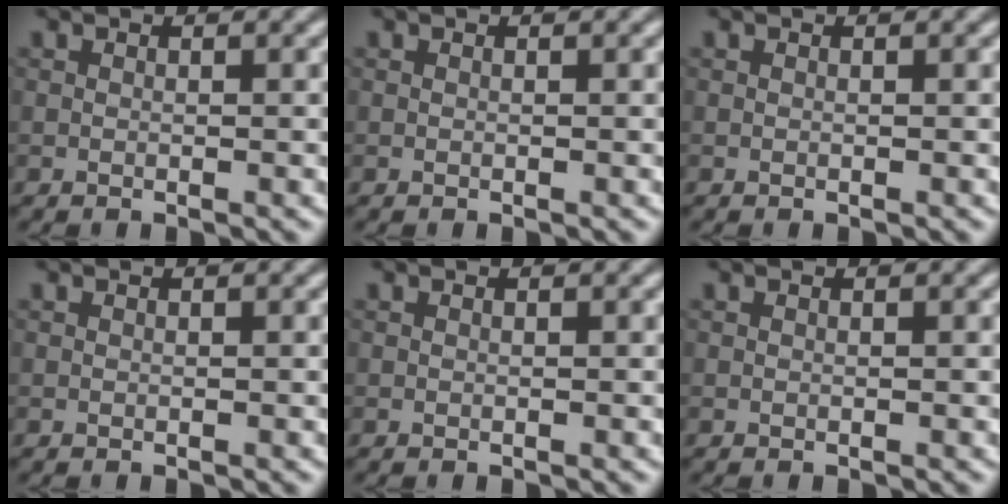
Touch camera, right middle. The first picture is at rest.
{"total": 0.0}
{"total": 0.0}
{"total": 0.0}
{"total": 0.0}
{"total": 0.0}